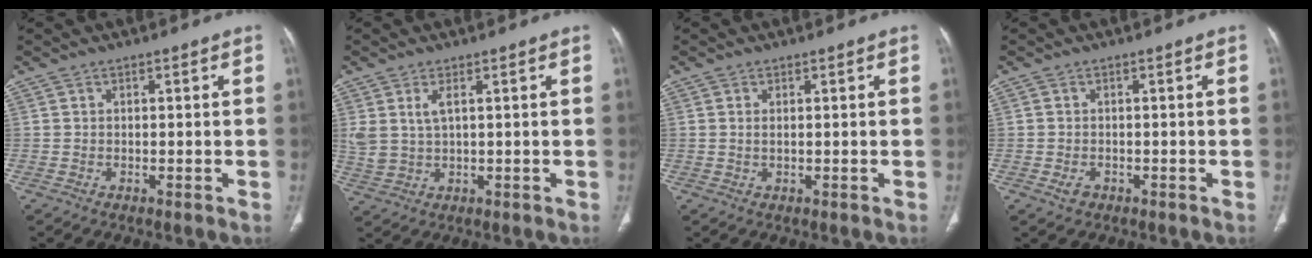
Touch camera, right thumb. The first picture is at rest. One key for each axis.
{"total": 4.3, "fx": 1.6, "fy": 2.0, "fz": 3.5, "tx": -0.086, "ty": -0.004, "tz": 0.041}
{"total": 0.9, "fx": 0.2, "fy": 0.4, "fz": 0.8, "tx": -0.021, "ty": 0.000, "tz": 0.006}
{"total": 1.9, "fx": -0.8, "fy": 1.4, "fz": 0.9, "tx": -0.014, "ty": 0.005, "tz": -0.009}